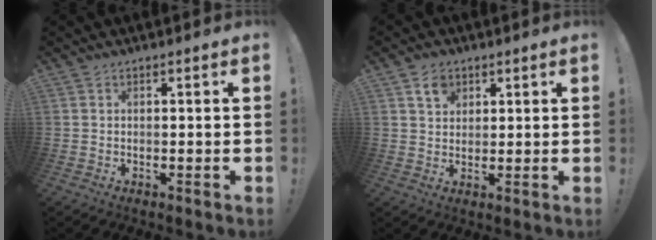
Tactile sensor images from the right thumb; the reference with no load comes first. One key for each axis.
{"total": 5.2, "fx": 2.9, "fy": 3.7, "fz": 2.2, "tx": -0.025, "ty": -0.009, "tz": 0.050}